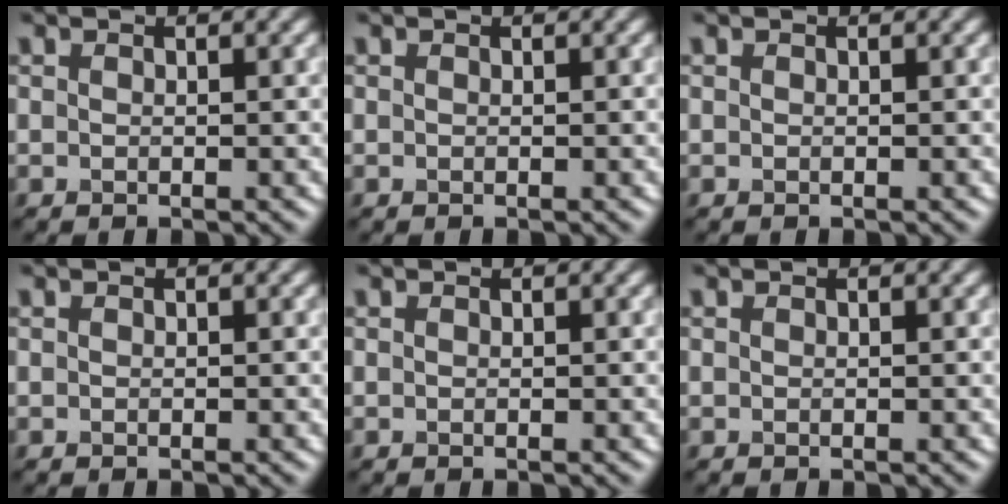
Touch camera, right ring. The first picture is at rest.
{"total": 0.0}
{"total": 0.0}
{"total": 0.0}
{"total": 0.0}
{"total": 0.0}